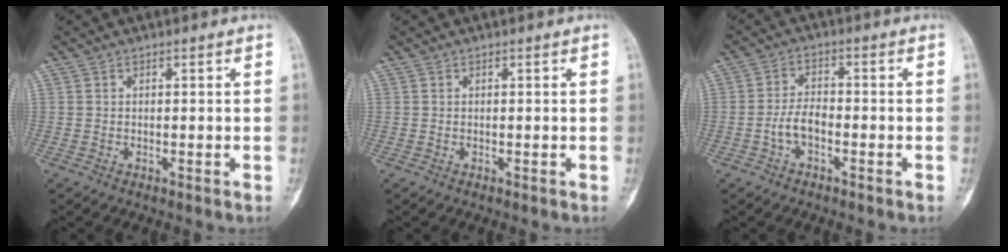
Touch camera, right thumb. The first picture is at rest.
{"total": 0.0}
{"total": 4.4, "force": [-1.8, 2.3, 3.2], "torque": [-0.058, 0.022, -0.038]}